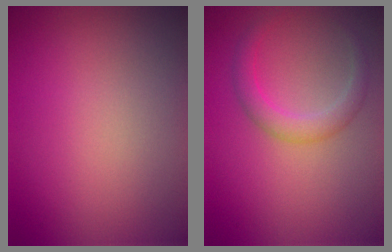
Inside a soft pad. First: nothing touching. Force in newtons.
{"total": 2.4, "press": 2.4, "slide": 0.1}